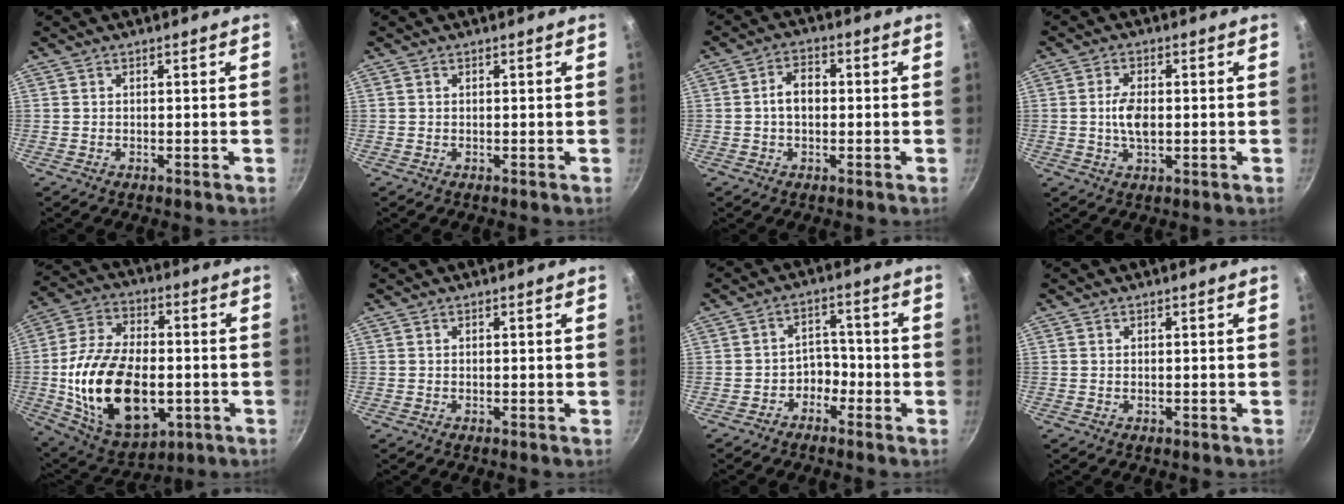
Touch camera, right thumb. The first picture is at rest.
{"total": 0.0}
{"total": 4.8, "force": [-0.1, 3.3, 3.6], "torque": [-0.046, 0.017, -0.006]}
{"total": 5.2, "force": [-0.2, 2.7, 4.4], "torque": [-0.080, 0.004, -0.006]}
{"total": 24.0, "force": [-3.9, 14.2, 19.0], "torque": [-0.338, 0.018, -0.052]}
{"total": 0.0}
{"total": 4.1, "force": [-2.6, 2.9, 1.4], "torque": [0.013, 0.037, -0.043]}
{"total": 0.0}